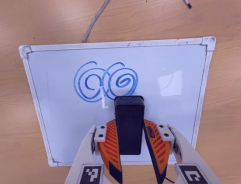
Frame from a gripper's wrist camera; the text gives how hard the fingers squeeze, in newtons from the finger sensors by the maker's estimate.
{"total": 5.7, "left": 5.1, "right": 6.2}